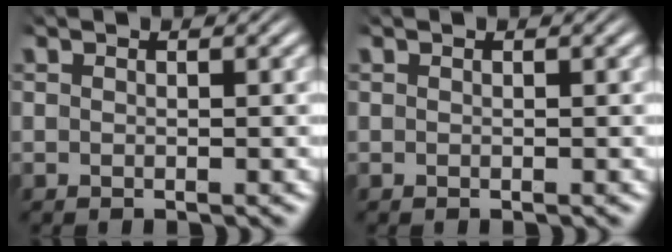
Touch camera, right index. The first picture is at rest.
{"total": 0.0}